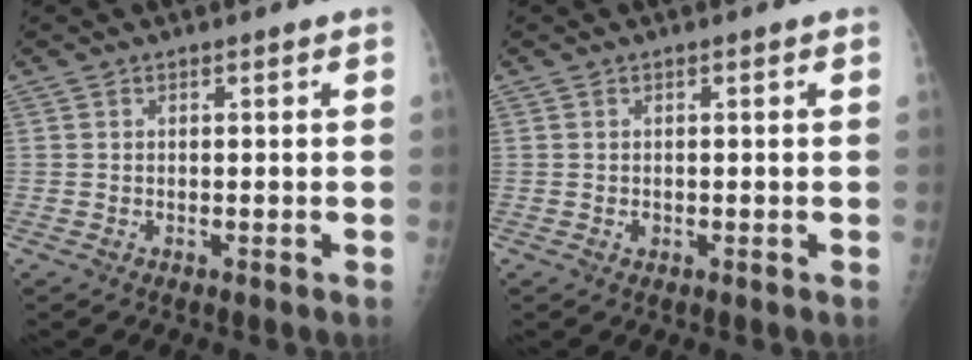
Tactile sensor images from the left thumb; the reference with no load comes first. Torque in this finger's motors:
{"motor_torque": [-0.30, 0.46, 0.27, 0.27, 0.01]}